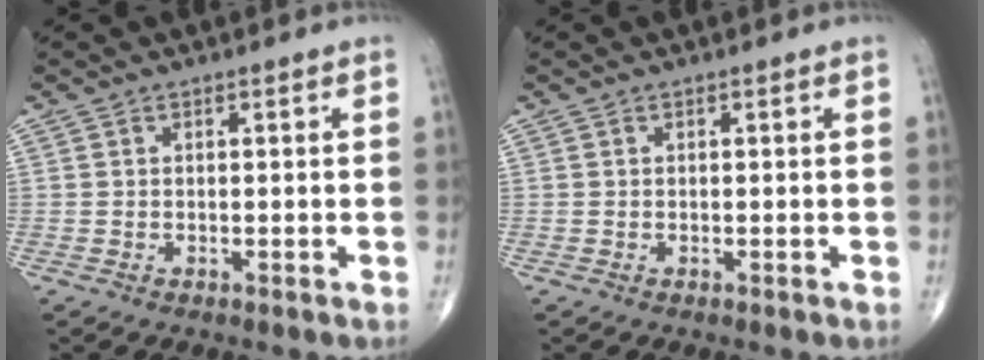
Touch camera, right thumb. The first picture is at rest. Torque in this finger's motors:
{"motor_torque": [-0.01, 0.01, 0.00, 0.00, 0.00]}